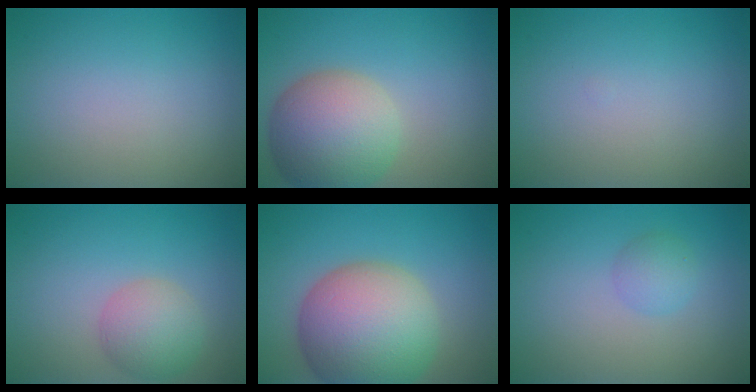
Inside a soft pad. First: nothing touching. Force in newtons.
{"total": 8.5, "press": 8.5, "slide": 0.7}
{"total": 0.0}
{"total": 3.7, "press": 3.7, "slide": 0.2}
{"total": 12.0, "press": 11.9, "slide": 0.7}
{"total": 1.7, "press": 1.7, "slide": 0.1}